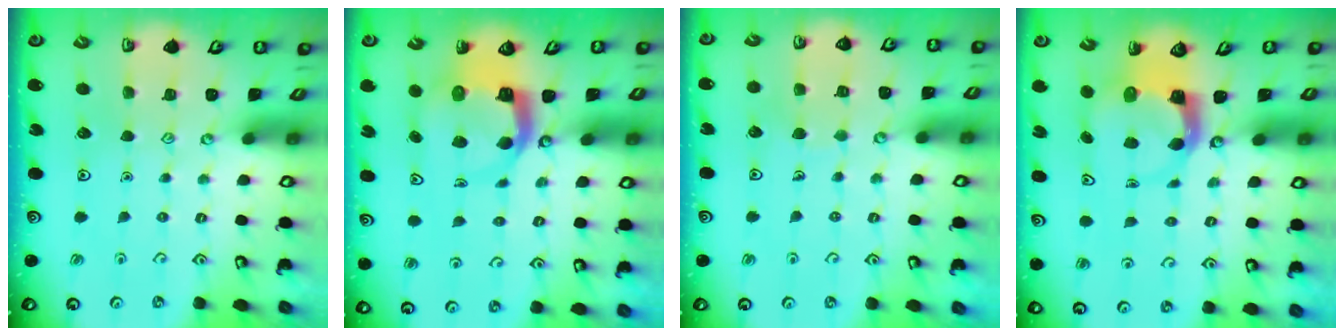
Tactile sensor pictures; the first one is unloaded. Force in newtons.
{"total": 7.5, "press": 7.4, "slide": 1.0}
{"total": 3.3, "press": 3.3, "slide": 0.2}
{"total": 3.8, "press": 3.8, "slide": 0.6}